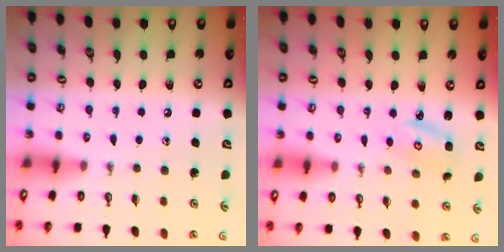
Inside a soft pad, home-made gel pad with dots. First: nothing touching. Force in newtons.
{"total": 2.6, "press": 2.6, "slide": 0.2}